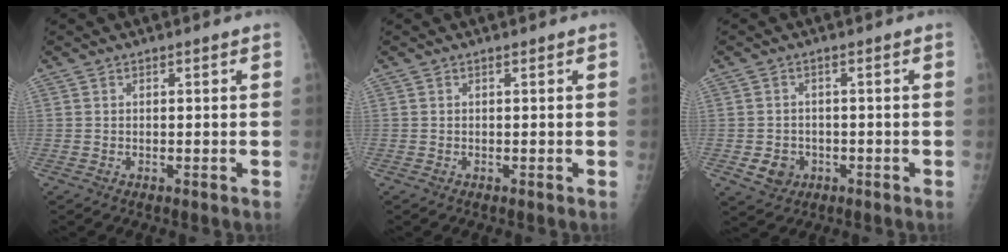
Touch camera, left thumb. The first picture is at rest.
{"total": 0.0}
{"total": 4.1, "force": [-1.2, 3.6, 1.6], "torque": [-0.013, 0.004, -0.012]}